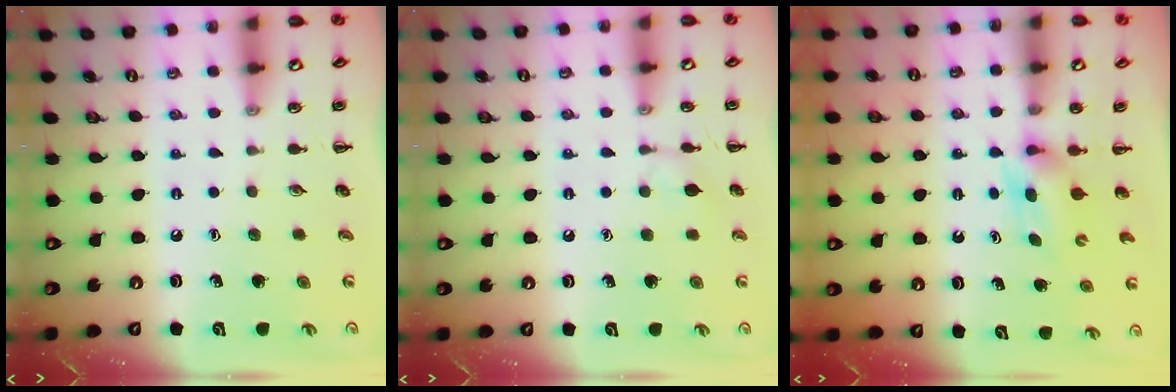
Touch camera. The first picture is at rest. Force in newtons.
{"total": 4.6, "press": 4.6, "slide": 0.5}
{"total": 3.9, "press": 3.8, "slide": 1.1}